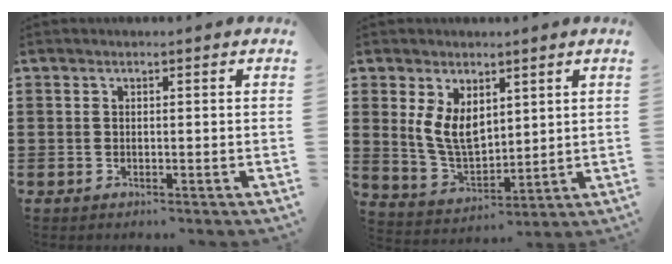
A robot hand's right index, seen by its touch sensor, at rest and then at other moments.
{"total": 7.1, "force": [2.7, 4.4, 4.9], "torque": [-0.119, -0.003, 0.049]}